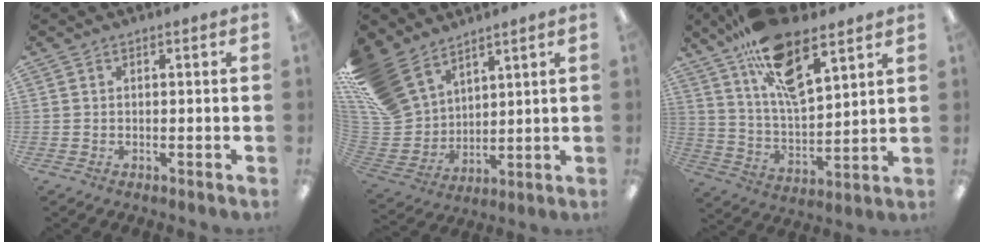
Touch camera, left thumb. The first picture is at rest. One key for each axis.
{"total": 16.8, "fx": 11.2, "fy": 11.2, "fz": 5.5, "tx": -0.163, "ty": -0.070, "tz": 0.221}
{"total": 17.4, "fx": 11.5, "fy": 6.6, "fz": 11.3, "tx": -0.202, "ty": -0.053, "tz": 0.201}